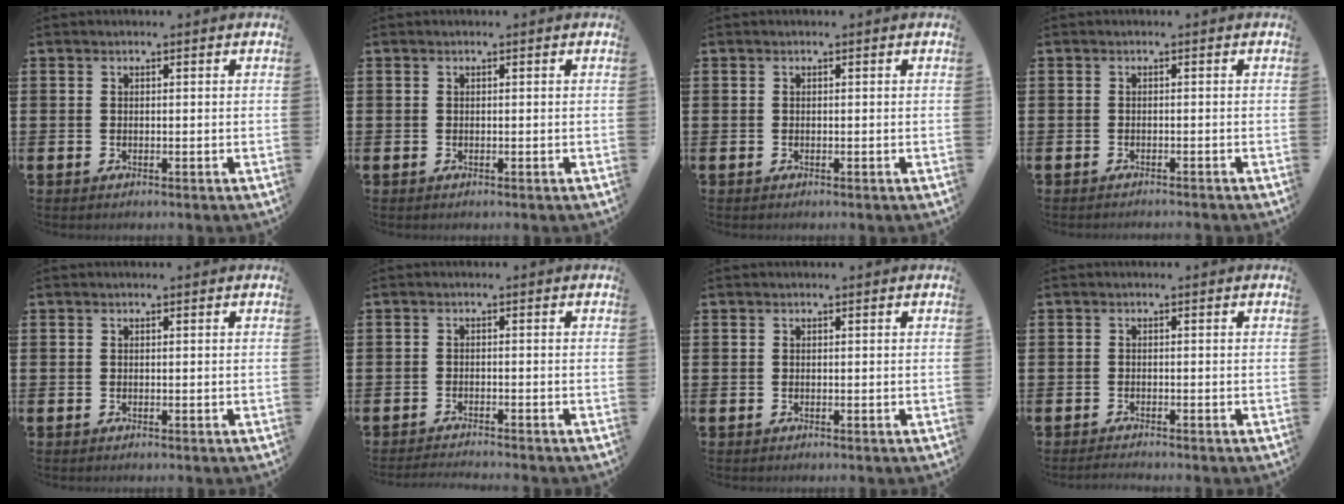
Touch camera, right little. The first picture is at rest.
{"total": 0.0}
{"total": 0.0}
{"total": 0.6, "force": [-0.6, -0.1, 0.0], "torque": [0.000, -0.001, -0.012]}
{"total": 0.0}
{"total": 1.2, "force": [-1.2, -0.2, 0.2], "torque": [-0.004, 0.000, -0.024]}
{"total": 0.0}
{"total": 0.8, "force": [-0.8, 0.0, 0.3], "torque": [-0.005, -0.002, -0.015]}